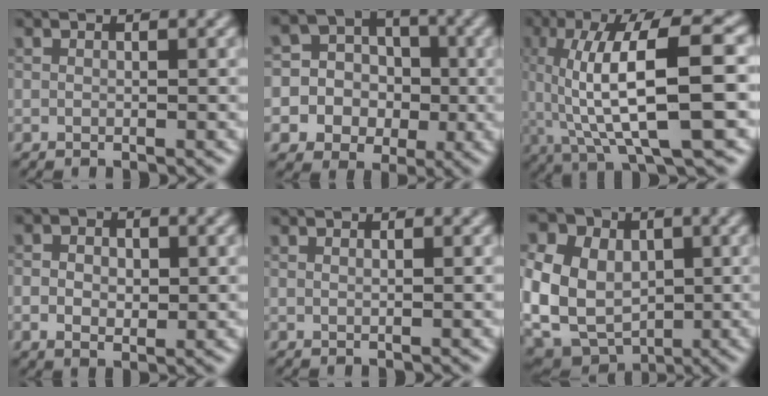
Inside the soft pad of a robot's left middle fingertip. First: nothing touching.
{"total": 9.5, "force": [-1.4, 9.2, 2.1], "torque": [-0.057, 0.006, -0.045]}
{"total": 10.7, "force": [0.1, 2.9, 10.3], "torque": [-0.163, 0.001, 0.001]}
{"total": 3.1, "force": [-0.1, 2.2, 2.3], "torque": [-0.043, -0.010, -0.010]}
{"total": 0.8, "force": [0.5, 0.4, 0.5], "torque": [-0.009, -0.010, -0.001]}
{"total": 13.0, "force": [1.6, 10.6, 7.4], "torque": [-0.171, 0.011, 0.006]}